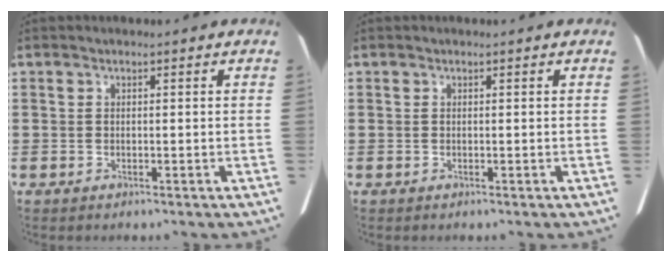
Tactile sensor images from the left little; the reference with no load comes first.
{"total": 0.0}